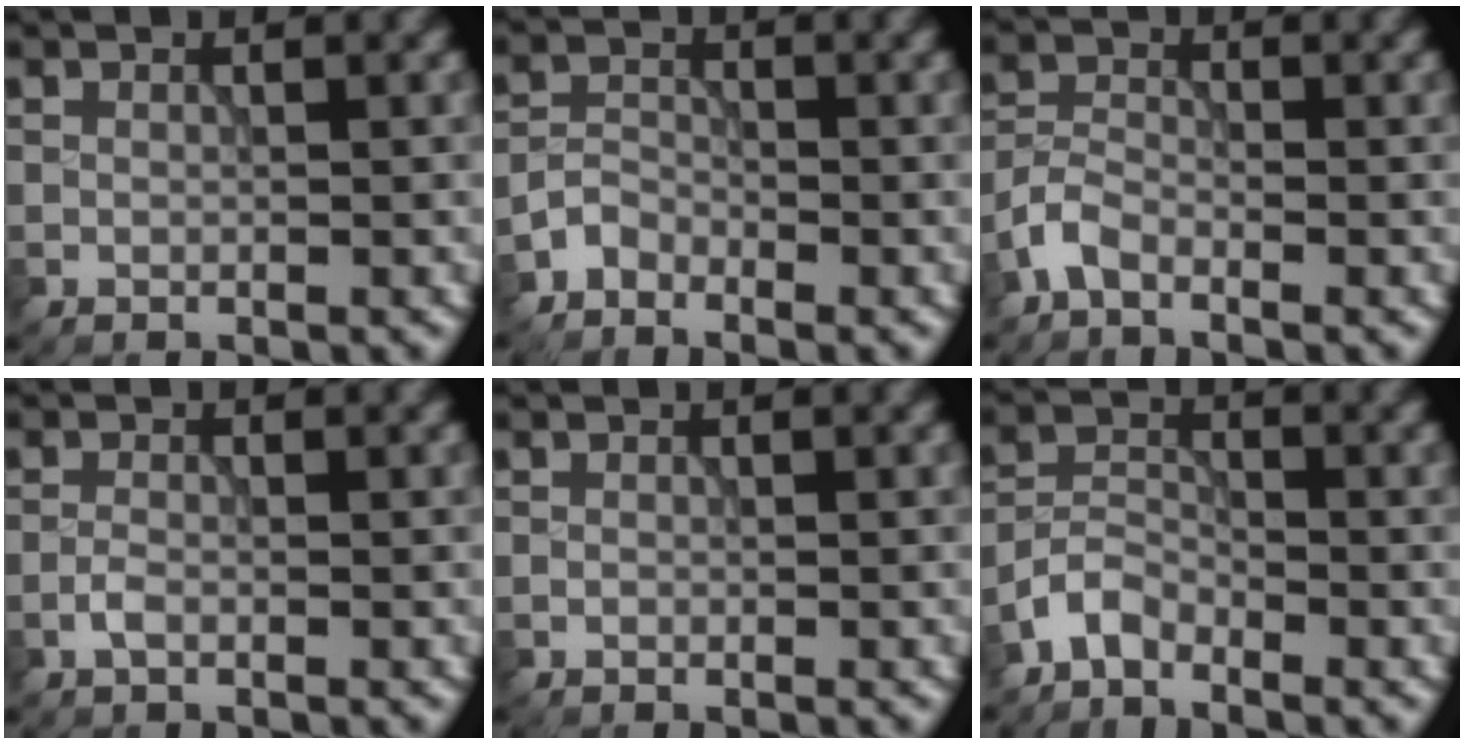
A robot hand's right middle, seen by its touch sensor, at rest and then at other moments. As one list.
[{"total": 1.8, "force": [-1.5, 0.8, 0.4], "torque": [-0.008, 0.007, -0.038]}, {"total": 2.3, "force": [-1.6, 1.0, 1.3], "torque": [-0.029, 0.007, -0.042]}, {"total": 1.0, "force": [-0.6, 0.4, 0.7], "torque": [-0.018, 0.002, -0.016]}, {"total": 0.0}, {"total": 2.5, "force": [-2.1, 1.1, 0.9], "torque": [-0.017, 0.008, -0.053]}]